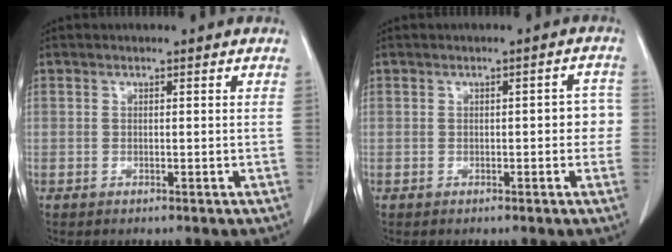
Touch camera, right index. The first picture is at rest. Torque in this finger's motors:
{"motor_torque": [0.43, -0.11, 0.23, 0.03]}